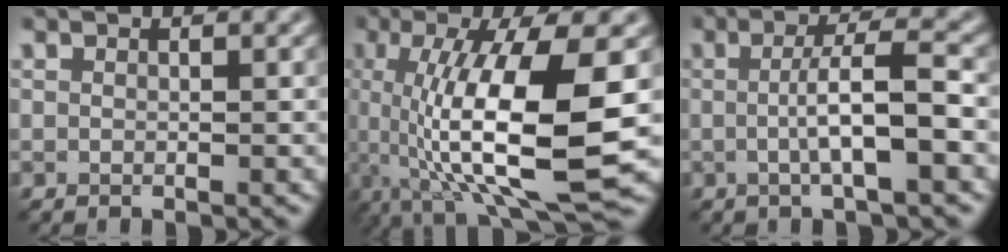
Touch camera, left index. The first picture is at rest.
{"total": 11.9, "force": [-0.9, 3.2, 11.4], "torque": [-0.192, -0.006, -0.011]}
{"total": 4.5, "force": [-0.4, 0.7, 4.5], "torque": [-0.077, 0.006, -0.007]}